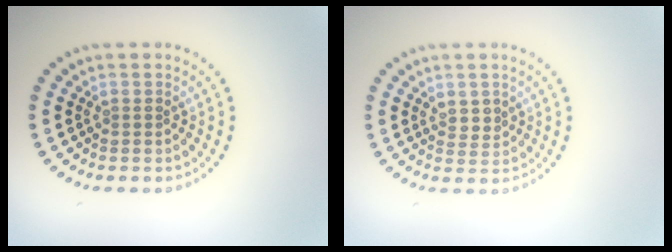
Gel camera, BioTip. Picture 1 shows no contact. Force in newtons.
{"total": 1.5, "press": 1.3, "slide": 0.8}